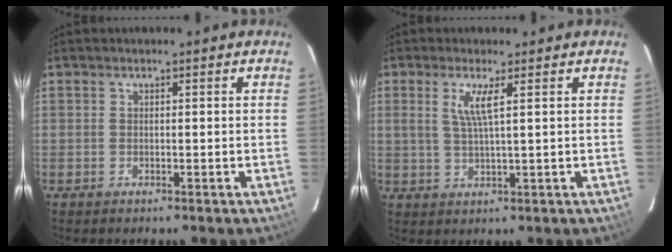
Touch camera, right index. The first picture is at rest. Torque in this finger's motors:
{"motor_torque": [0.09, 0.07, 0.09, 0.07]}